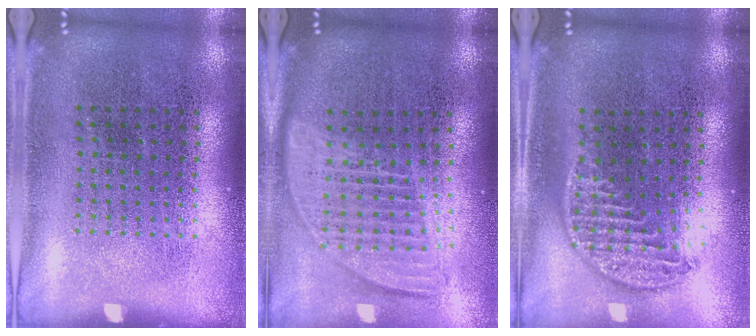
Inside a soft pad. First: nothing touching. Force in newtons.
{"total": 1.8, "press": 1.6, "slide": 1.0}
{"total": 1.2, "press": 1.1, "slide": 0.5}